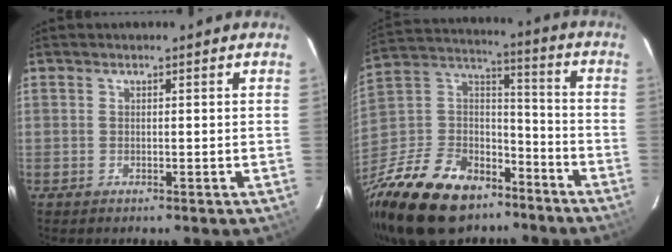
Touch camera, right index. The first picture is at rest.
{"total": 27.8, "force": [-18.5, 15.9, 13.5], "torque": [-0.316, 0.029, -0.288]}